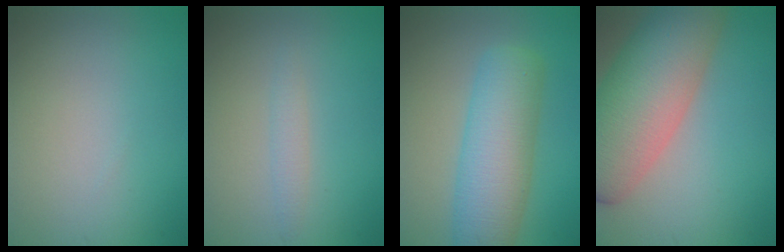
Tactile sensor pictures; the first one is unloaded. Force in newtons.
{"total": 1.3, "press": 1.3, "slide": 0.2}
{"total": 7.5, "press": 7.4, "slide": 0.5}
{"total": 10.3, "press": 10.2, "slide": 0.9}